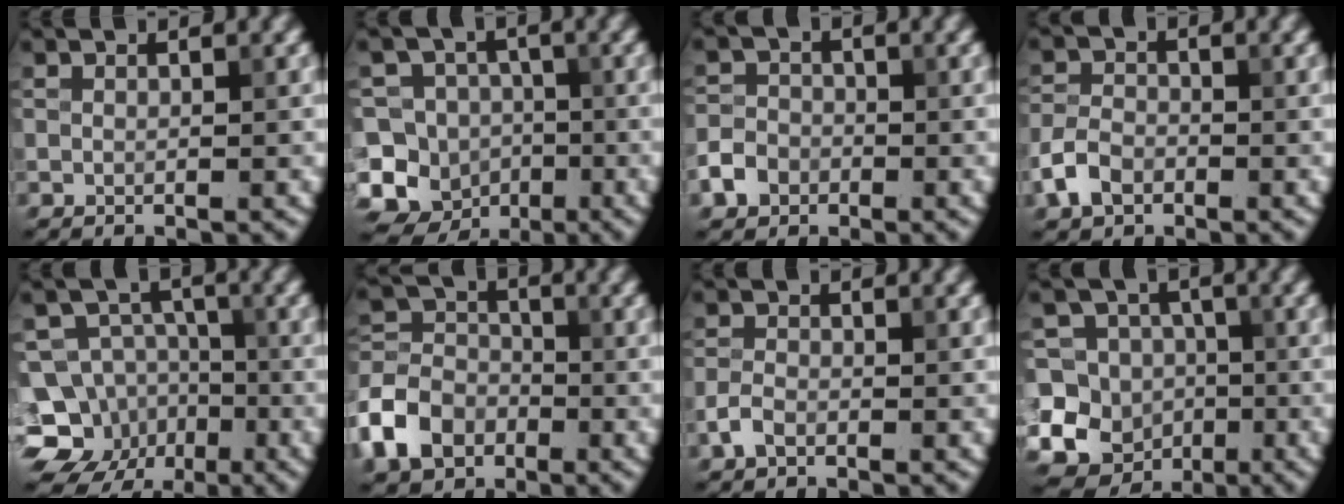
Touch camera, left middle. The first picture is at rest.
{"total": 13.2, "force": [-5.2, 11.7, 3.3], "torque": [-0.089, 0.014, -0.102]}
{"total": 2.8, "force": [-1.4, 2.3, 1.0], "torque": [-0.015, -0.002, -0.029]}
{"total": 3.3, "force": [-1.7, 2.2, 1.7], "torque": [-0.036, 0.002, -0.041]}
{"total": 10.9, "force": [-4.9, 9.4, 2.5], "torque": [-0.041, -0.011, -0.096]}
{"total": 6.7, "force": [-3.4, 4.9, 3.2], "torque": [-0.070, 0.006, -0.085]}
{"total": 1.7, "force": [-1.0, 1.0, 1.0], "torque": [-0.020, 0.003, -0.025]}
{"total": 15.7, "force": [-4.1, 14.5, 4.2], "torque": [-0.115, 0.010, -0.094]}